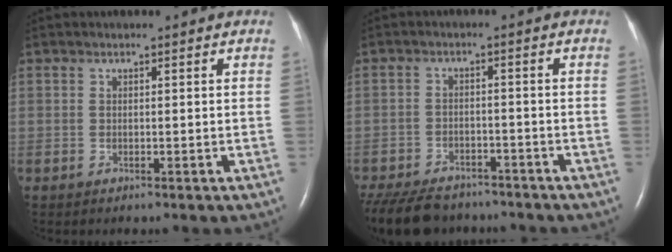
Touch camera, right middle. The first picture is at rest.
{"total": 14.9, "force": [-12.2, 6.2, 5.9], "torque": [-0.154, -0.019, -0.175]}